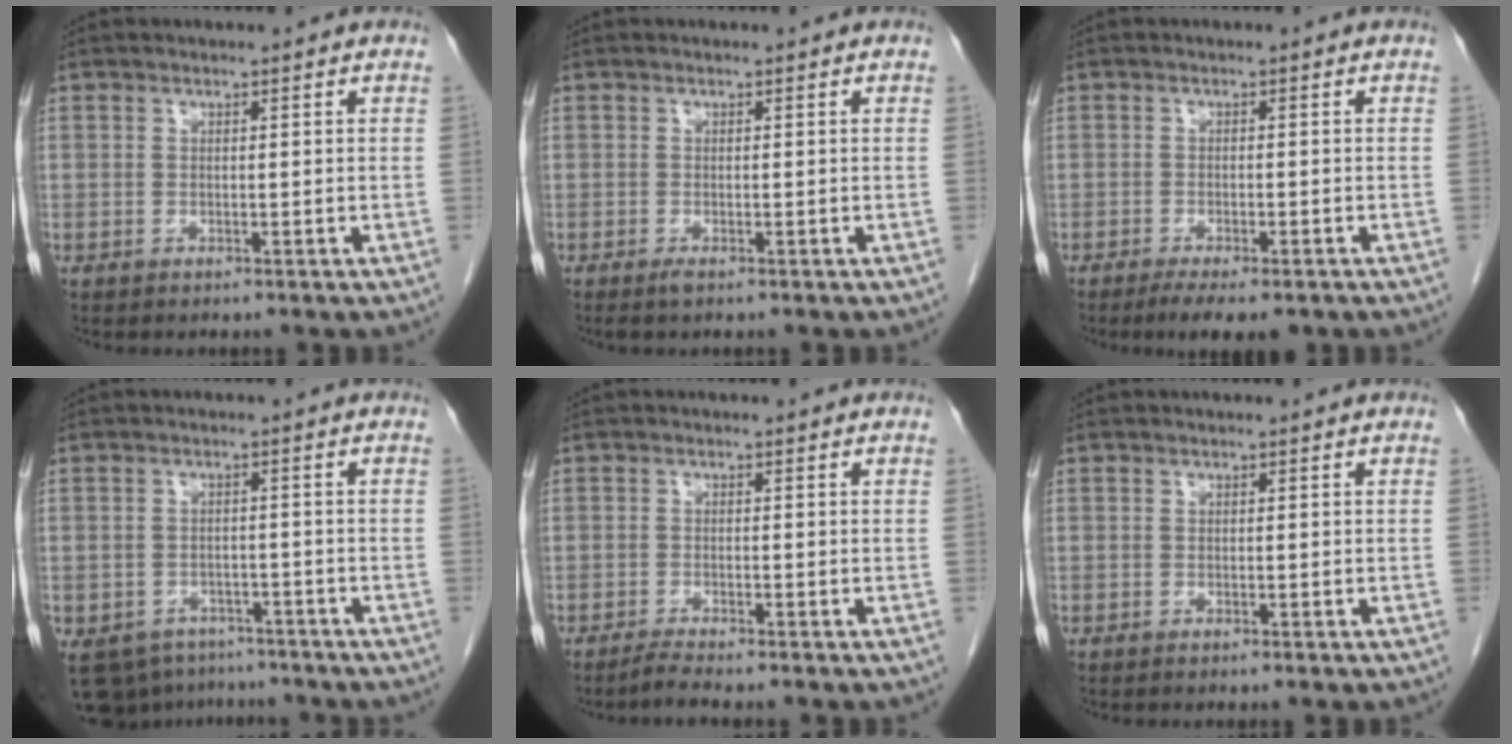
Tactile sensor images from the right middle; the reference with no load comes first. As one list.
[{"total": 0.8, "force": [-0.6, 0.1, 0.6], "torque": [-0.013, -0.003, -0.009]}, {"total": 6.1, "force": [-4.5, 1.5, 3.8], "torque": [-0.050, -0.010, -0.064]}, {"total": 10.2, "force": [-7.6, 6.3, 2.6], "torque": [-0.064, 0.000, -0.099]}, {"total": 2.0, "force": [-1.8, -0.5, 0.8], "torque": [-0.024, -0.006, -0.036]}, {"total": 0.6, "force": [-0.4, 0.1, 0.4], "torque": [-0.006, 0.000, -0.003]}]